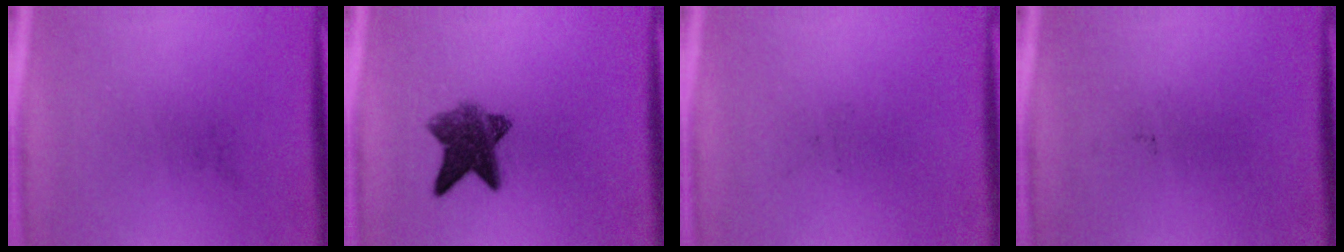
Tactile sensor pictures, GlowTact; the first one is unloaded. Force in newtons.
{"total": 7.9}
{"total": 0.0}
{"total": 0.0}